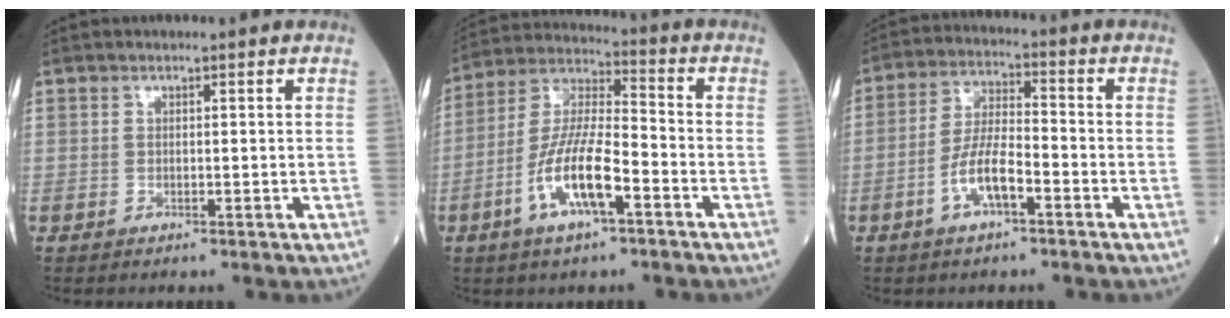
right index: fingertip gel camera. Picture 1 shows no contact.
{"total": 12.1, "force": [-4.9, 2.8, 10.6], "torque": [-0.218, 0.002, -0.094]}
{"total": 7.2, "force": [-3.1, 2.1, 6.2], "torque": [-0.125, 0.006, -0.061]}